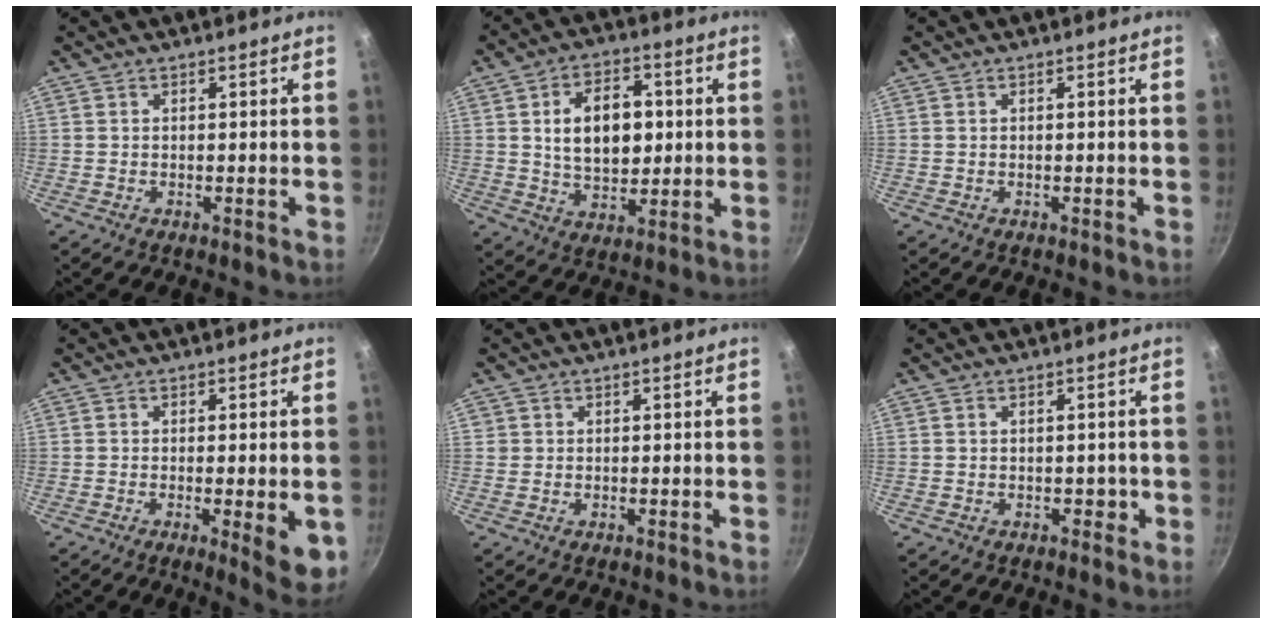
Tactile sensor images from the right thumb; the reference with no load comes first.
{"total": 12.9, "force": [1.8, 8.4, 9.6], "torque": [-0.123, 0.000, 0.031]}
{"total": 0.0}
{"total": 7.6, "force": [-1.8, 1.7, 7.2], "torque": [-0.089, -0.007, -0.020]}
{"total": 0.9, "force": [0.1, 0.8, 0.1], "torque": [0.006, 0.005, 0.001]}
{"total": 1.3, "force": [-0.4, 1.1, 0.5], "torque": [0.007, 0.008, -0.001]}